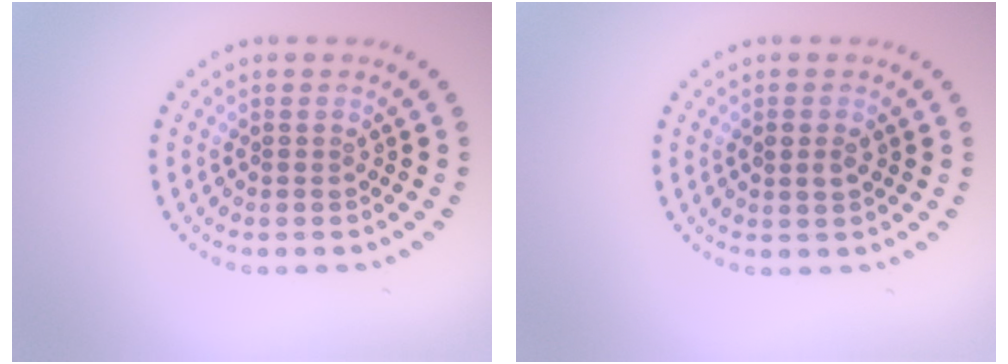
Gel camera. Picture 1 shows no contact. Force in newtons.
{"total": 1.4, "press": 1.4, "slide": 0.2}